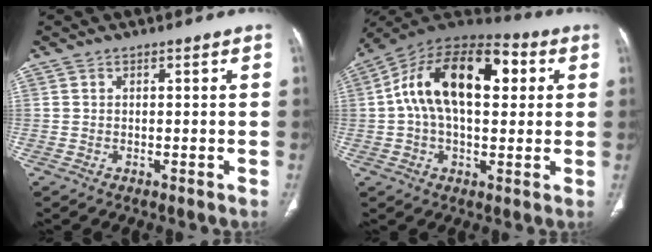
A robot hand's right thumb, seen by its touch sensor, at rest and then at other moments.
{"total": 20.4, "force": [4.0, 11.1, 16.6], "torque": [-0.266, 0.033, 0.056]}